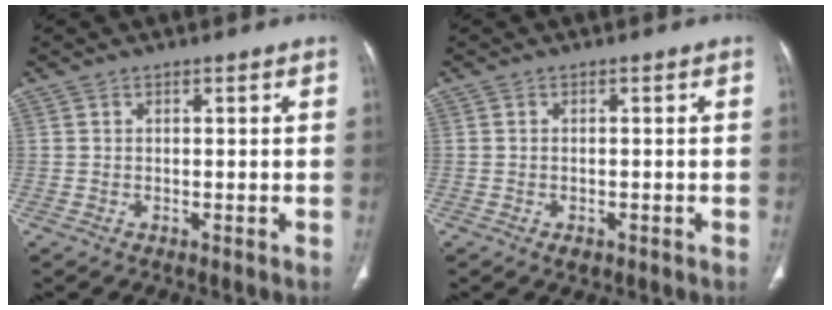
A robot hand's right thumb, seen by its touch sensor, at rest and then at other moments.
{"total": 1.3, "force": [-0.7, 0.9, 0.8], "torque": [-0.011, 0.003, -0.006]}